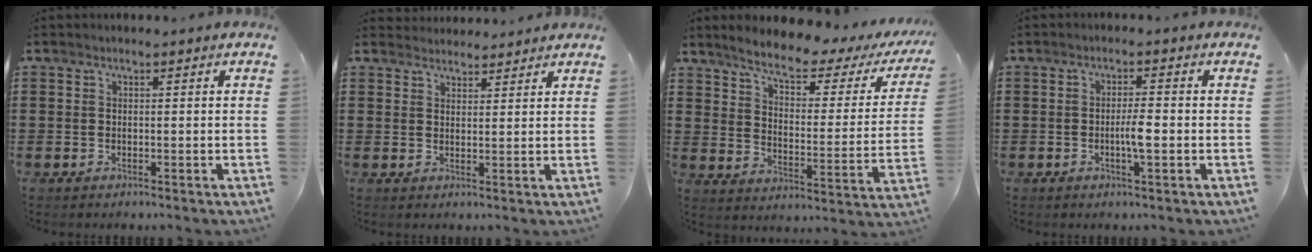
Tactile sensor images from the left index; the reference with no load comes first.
{"total": 2.5, "force": [2.4, 0.4, -0.3], "torque": [-0.001, -0.004, 0.048]}
{"total": 6.3, "force": [4.8, 1.0, 3.9], "torque": [-0.092, -0.030, 0.073]}
{"total": 3.3, "force": [-0.8, 0.6, 3.2], "torque": [-0.056, 0.002, -0.016]}